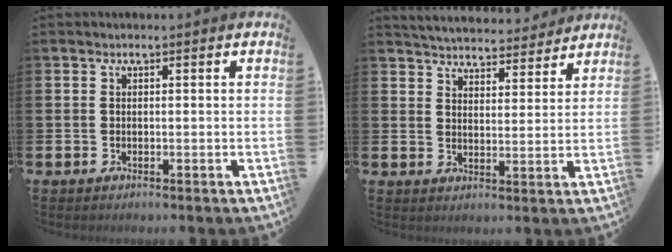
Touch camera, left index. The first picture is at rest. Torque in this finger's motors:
{"motor_torque": [1.04, -1.04, 0.18, 0.12]}